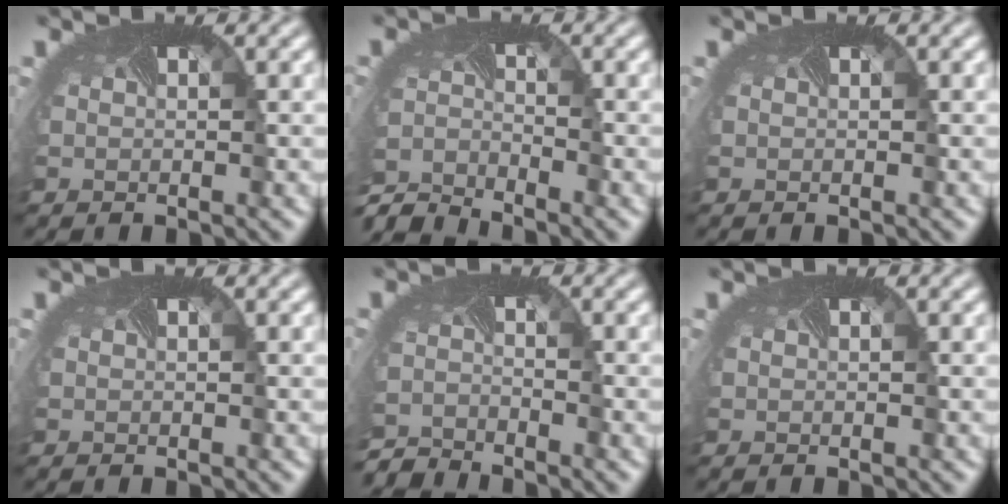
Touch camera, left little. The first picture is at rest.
{"total": 5.2, "force": [-5.2, 0.5, 0.4], "torque": [-0.022, -0.020, -0.106]}
{"total": 0.0}
{"total": 0.0}
{"total": 3.5, "force": [-3.5, 0.0, -0.4], "torque": [-0.004, -0.019, -0.071]}
{"total": 0.0}